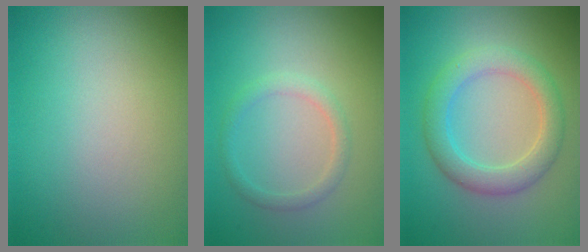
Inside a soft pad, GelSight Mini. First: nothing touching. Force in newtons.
{"total": 1.6, "press": 1.6, "slide": 0.1}
{"total": 4.0, "press": 4.0, "slide": 0.3}